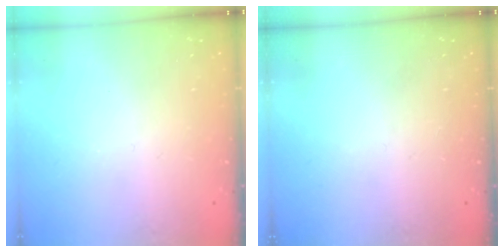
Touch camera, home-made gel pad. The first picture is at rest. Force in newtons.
{"total": 0.0}